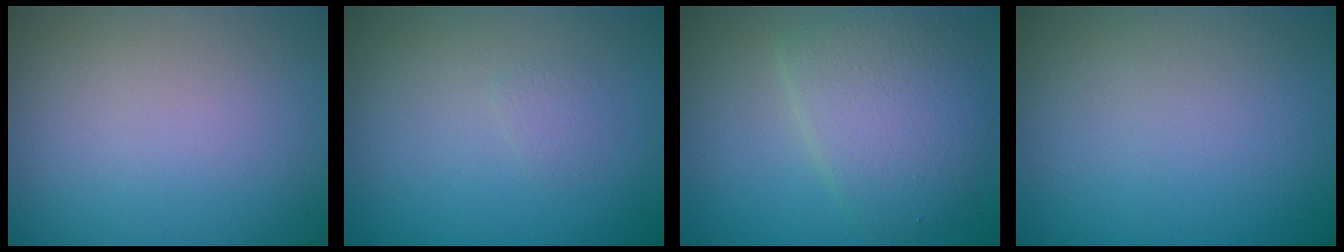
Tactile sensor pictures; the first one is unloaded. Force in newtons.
{"total": 0.7, "press": 0.7, "slide": 0.0}
{"total": 5.0, "press": 5.0, "slide": 0.1}
{"total": 0.0}